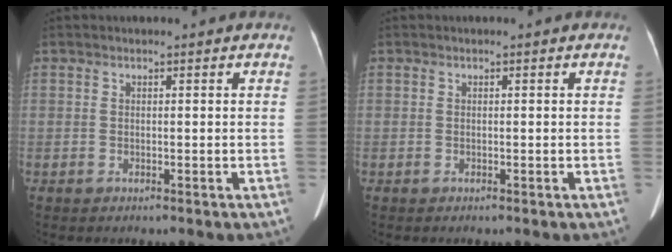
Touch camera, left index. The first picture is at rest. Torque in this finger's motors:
{"motor_torque": [-0.10, -0.14, 0.06, 0.02]}